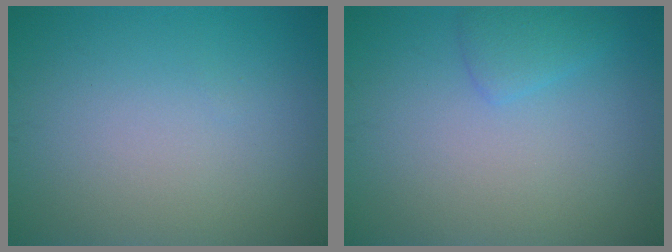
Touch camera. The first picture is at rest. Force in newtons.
{"total": 1.5, "press": 1.5, "slide": 0.0}